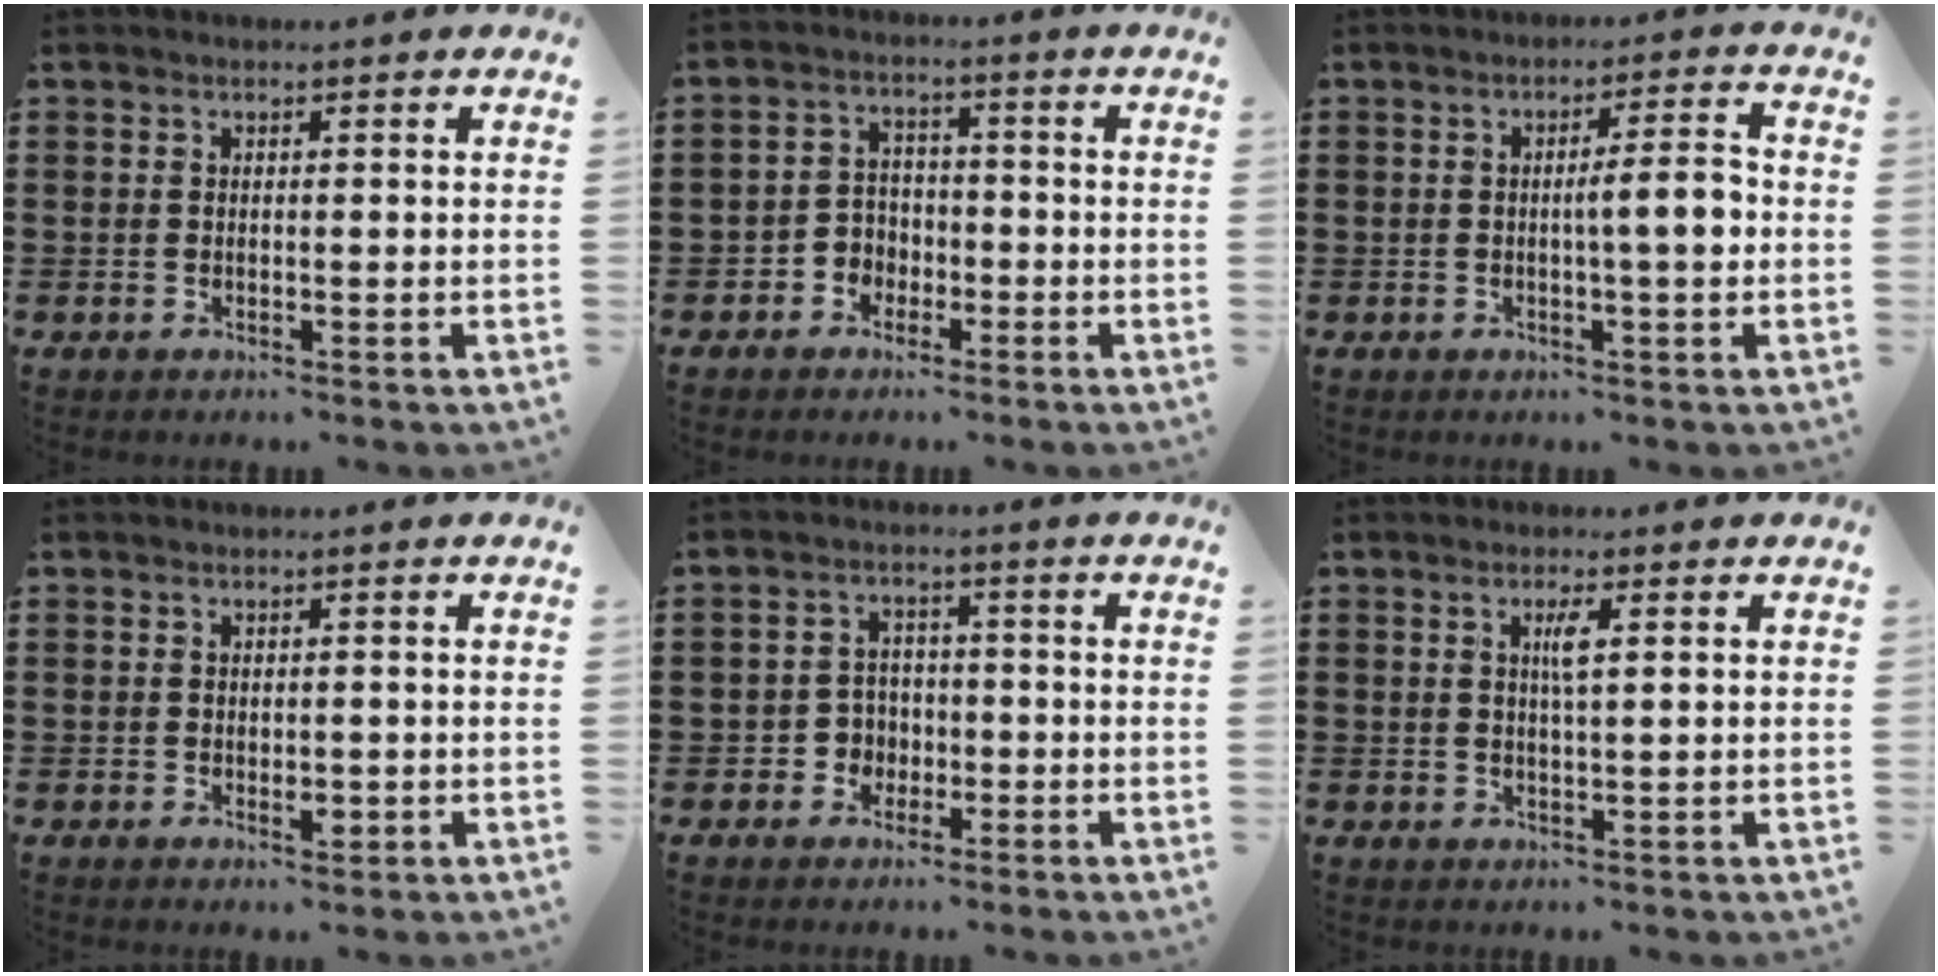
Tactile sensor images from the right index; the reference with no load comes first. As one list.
[{"total": 3.3, "force": [-2.0, 2.4, 0.7], "torque": [-0.024, 0.007, -0.045]}, {"total": 5.4, "force": [-0.3, 0.7, 5.3], "torque": [-0.078, -0.005, -0.014]}, {"total": 1.6, "force": [-0.3, 0.9, 1.3], "torque": [-0.024, 0.000, -0.006]}, {"total": 3.3, "force": [-1.4, 2.8, 1.0], "torque": [-0.029, 0.004, -0.031]}, {"total": 2.3, "force": [0.6, 0.3, 2.2], "torque": [-0.045, 0.003, 0.008]}]